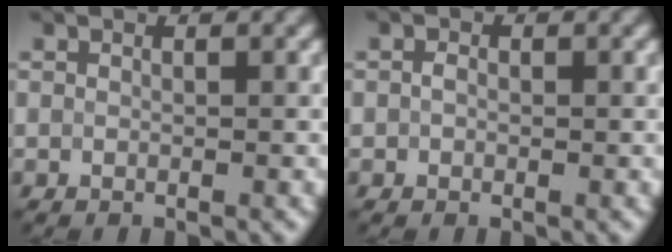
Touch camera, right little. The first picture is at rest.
{"total": 1.0, "force": [0.0, 0.9, 0.5], "torque": [-0.006, -0.002, -0.002]}